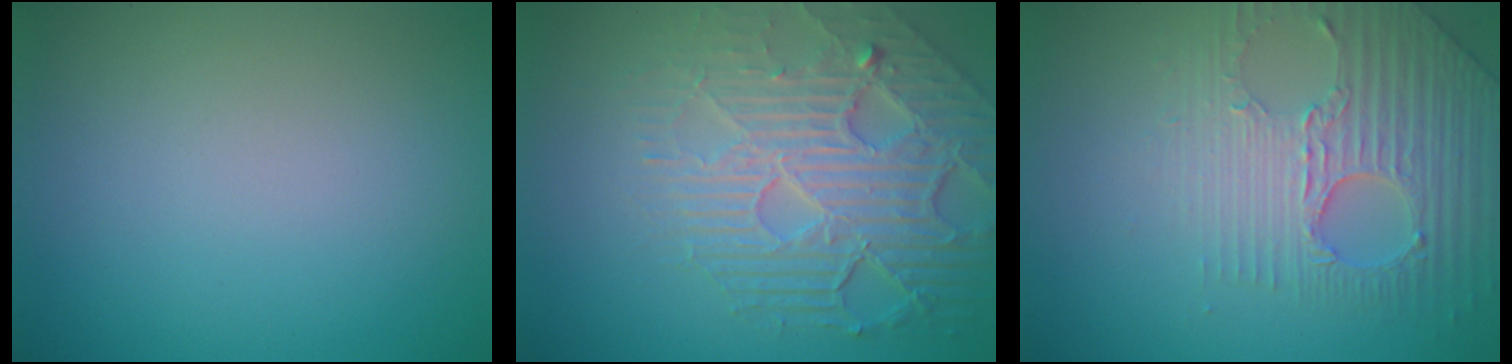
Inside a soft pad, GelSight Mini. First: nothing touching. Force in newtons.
{"total": 7.8, "press": 5.5, "slide": 5.6}
{"total": 4.0, "press": 3.8, "slide": 1.2}